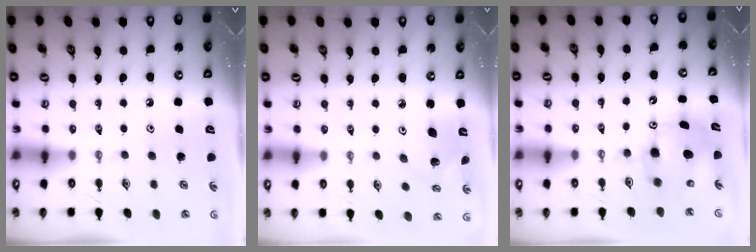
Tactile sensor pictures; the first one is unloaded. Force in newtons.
{"total": 5.7, "press": 5.5, "slide": 1.5}
{"total": 7.8, "press": 7.5, "slide": 2.0}